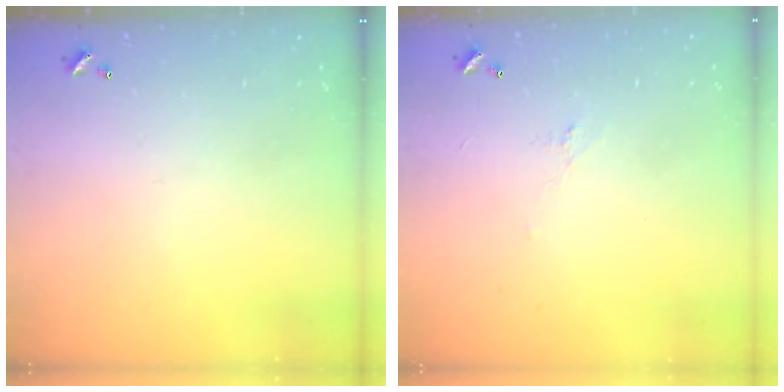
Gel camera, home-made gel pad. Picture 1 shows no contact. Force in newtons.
{"total": 0.5, "press": 0.0, "slide": 0.5}